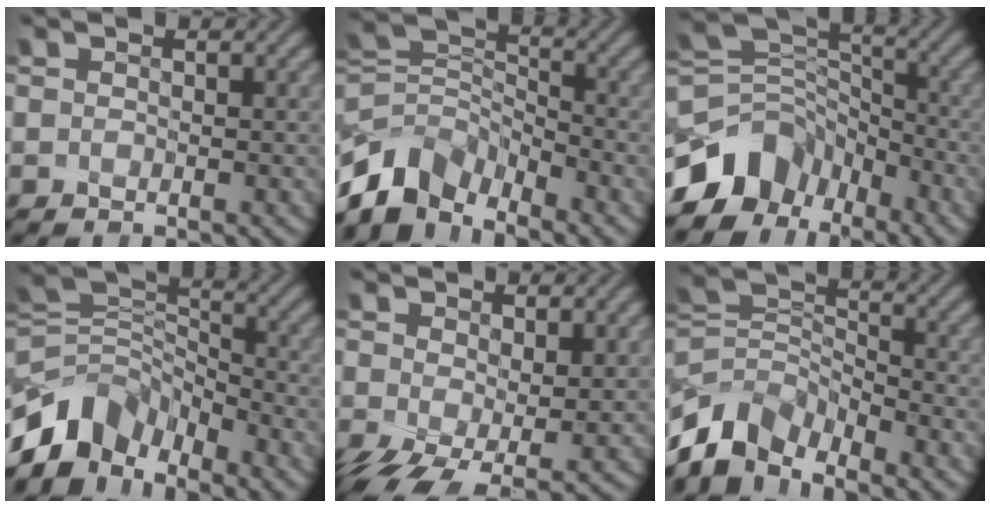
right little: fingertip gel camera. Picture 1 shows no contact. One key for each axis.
{"total": 6.9, "fx": -5.2, "fy": 3.7, "fz": 2.6, "tx": -0.040, "ty": 0.000, "tz": -0.106}
{"total": 8.3, "fx": -4.7, "fy": 5.8, "fz": 3.5, "tx": -0.058, "ty": 0.017, "tz": -0.094}
{"total": 7.0, "fx": -4.6, "fy": 4.4, "fz": 3.0, "tx": -0.043, "ty": 0.008, "tz": -0.094}
{"total": 9.4, "fx": -1.6, "fy": 5.7, "fz": 7.4, "tx": -0.142, "ty": -0.028, "tz": -0.003}
{"total": 7.3, "fx": -5.3, "fy": 3.9, "fz": 3.1, "tx": -0.053, "ty": -0.002, "tz": -0.110}